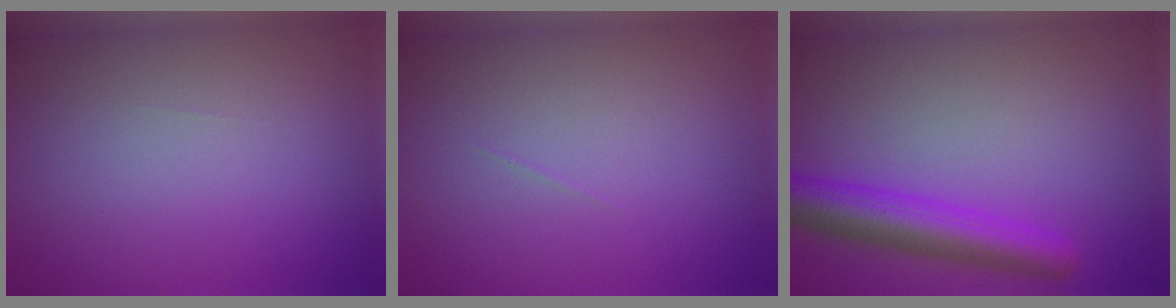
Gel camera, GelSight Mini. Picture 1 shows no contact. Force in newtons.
{"total": 0.0}
{"total": 5.4, "press": 5.4, "slide": 0.2}